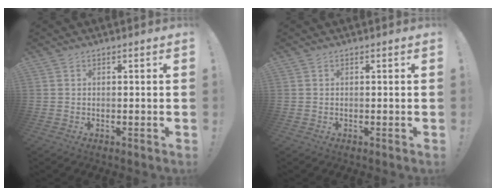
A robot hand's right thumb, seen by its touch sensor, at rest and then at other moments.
{"total": 0.0}